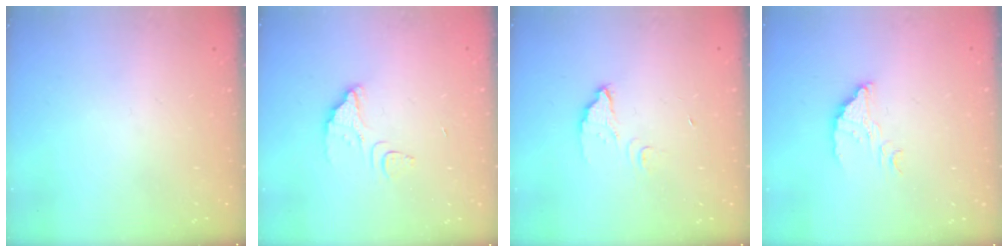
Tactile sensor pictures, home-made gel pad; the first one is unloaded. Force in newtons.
{"total": 3.5, "press": 3.5, "slide": 0.2}
{"total": 3.4, "press": 3.3, "slide": 0.3}
{"total": 3.4, "press": 3.4, "slide": 0.2}